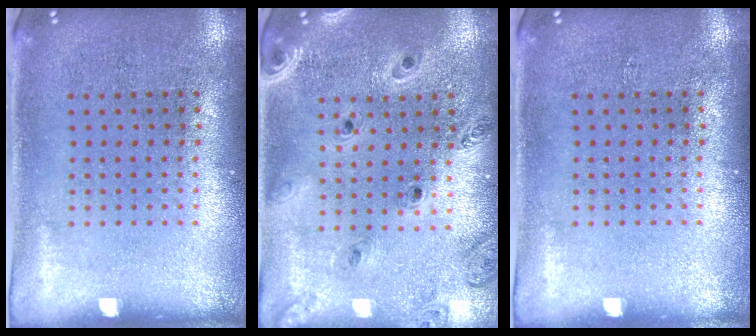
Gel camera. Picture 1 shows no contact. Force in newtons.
{"total": 1.3, "press": 1.3, "slide": 0.1}
{"total": 0.0}